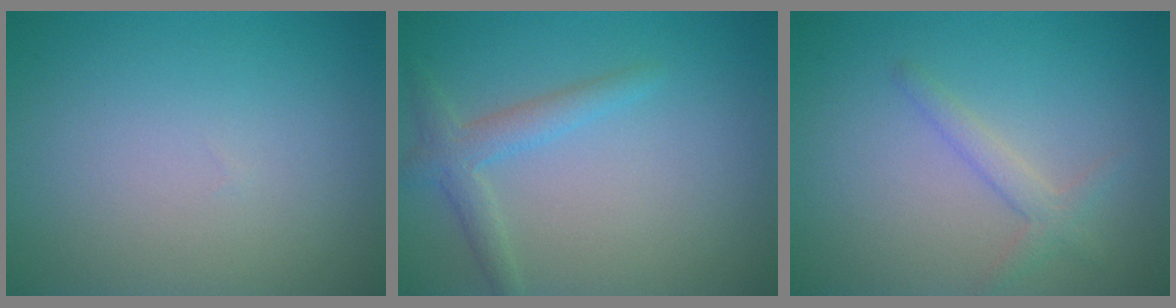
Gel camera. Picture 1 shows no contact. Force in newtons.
{"total": 2.3, "press": 2.3, "slide": 0.2}
{"total": 1.7, "press": 1.7, "slide": 0.2}